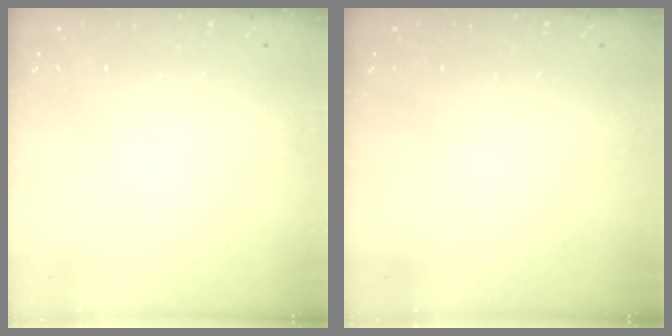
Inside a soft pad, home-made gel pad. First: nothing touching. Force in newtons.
{"total": 0.0}